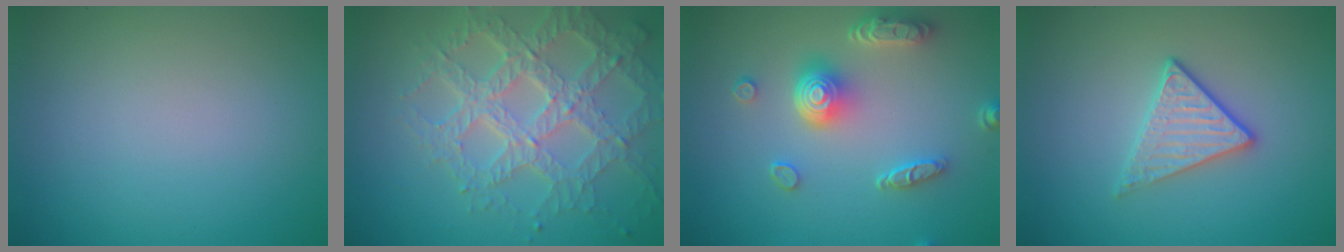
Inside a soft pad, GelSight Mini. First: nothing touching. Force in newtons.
{"total": 7.0, "press": 5.0, "slide": 4.9}
{"total": 5.2, "press": 4.0, "slide": 3.2}
{"total": 3.0, "press": 2.7, "slide": 1.2}